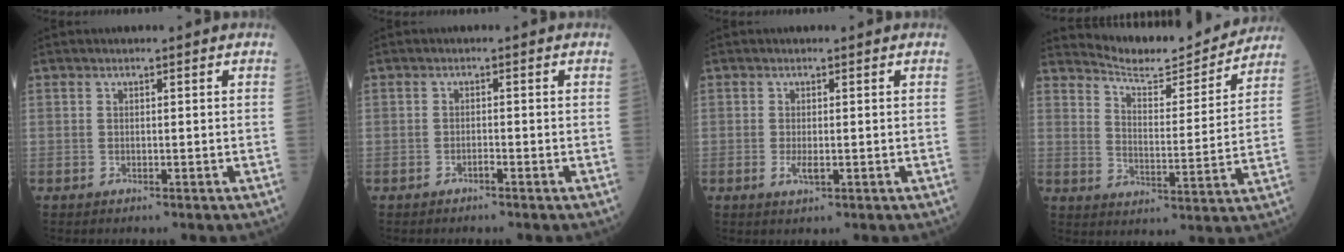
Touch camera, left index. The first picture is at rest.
{"total": 0.7, "force": [-0.7, 0.0, 0.3], "torque": [-0.006, -0.002, -0.013]}
{"total": 1.5, "force": [-0.2, 0.5, 1.4], "torque": [-0.030, -0.006, -0.002]}
{"total": 12.8, "force": [12.5, 1.3, 2.2], "torque": [-0.039, -0.013, 0.179]}